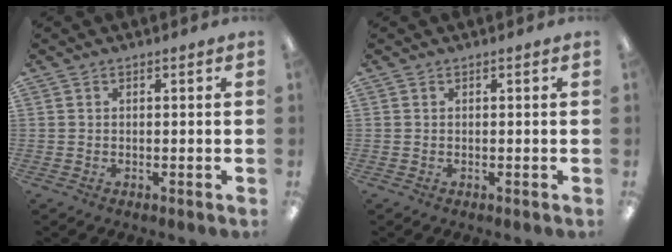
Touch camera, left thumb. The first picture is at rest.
{"total": 0.0}